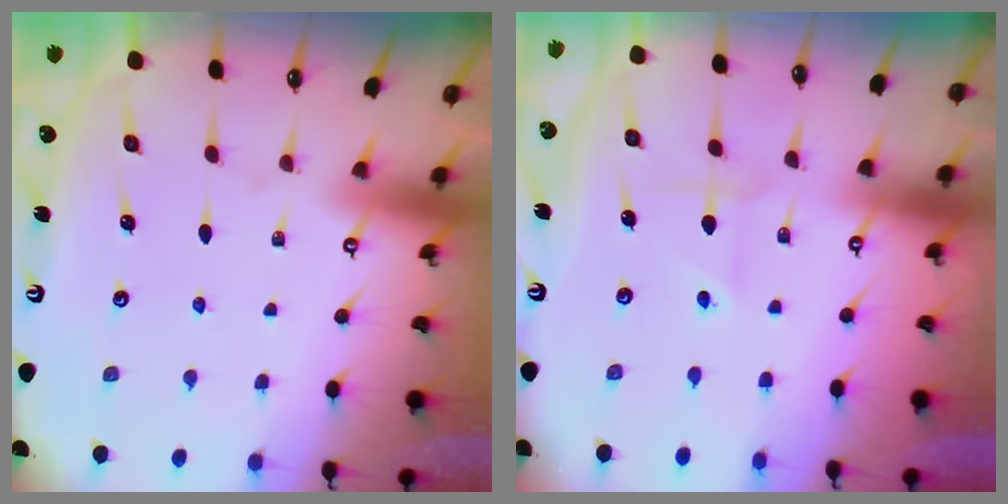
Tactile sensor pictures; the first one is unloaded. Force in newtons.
{"total": 2.5, "press": 2.4, "slide": 0.6}